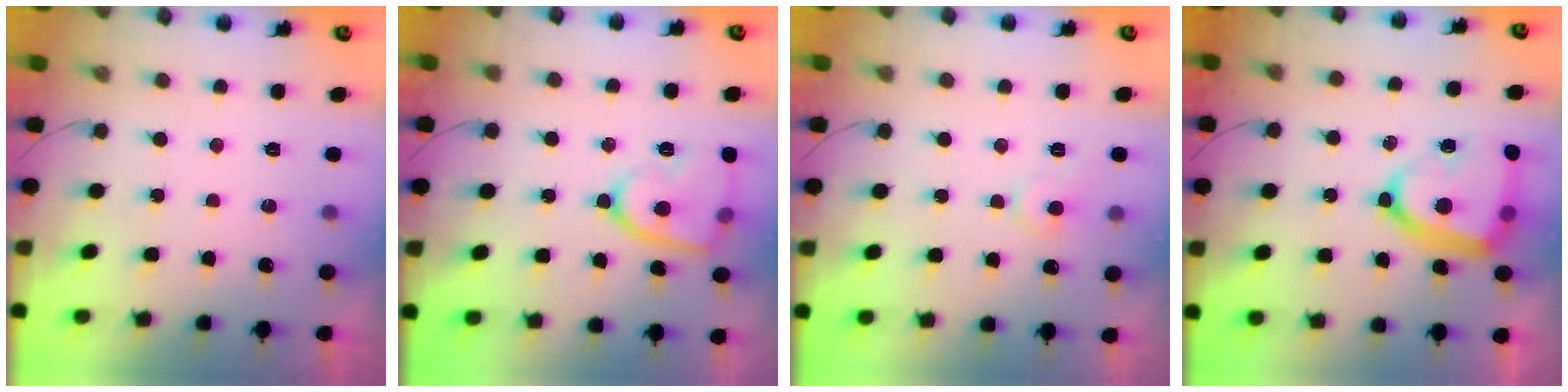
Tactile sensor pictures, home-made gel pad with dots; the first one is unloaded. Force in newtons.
{"total": 12.7, "press": 12.7, "slide": 0.7}
{"total": 7.0, "press": 7.0, "slide": 0.7}
{"total": 16.6, "press": 16.5, "slide": 1.7}